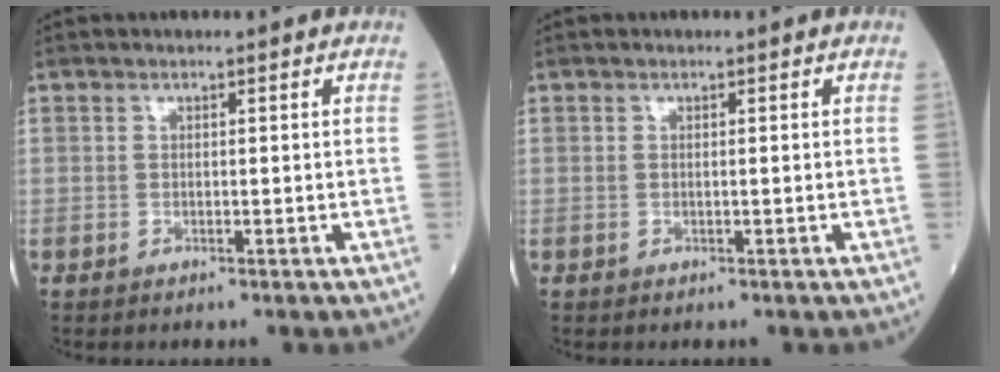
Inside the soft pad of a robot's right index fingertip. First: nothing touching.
{"total": 0.0}